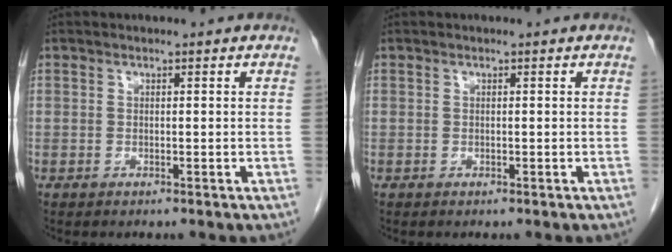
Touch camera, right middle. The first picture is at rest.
{"total": 0.0}